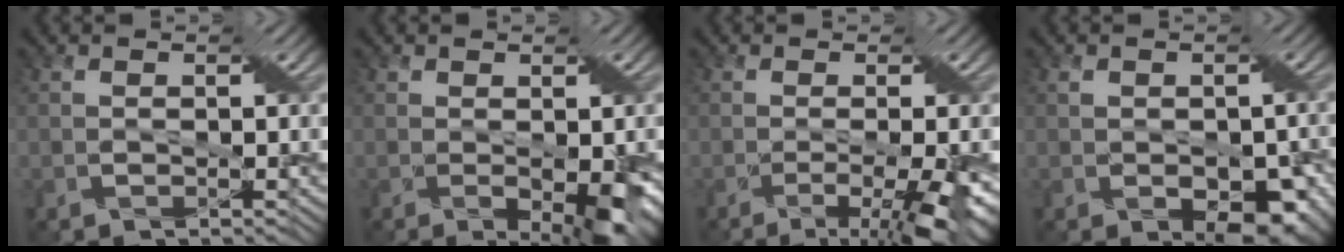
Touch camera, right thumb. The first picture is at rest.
{"total": 6.2, "force": [-1.8, 3.0, 5.1], "torque": [-0.088, -0.028, -0.017]}
{"total": 8.4, "force": [-4.1, 1.5, 7.2], "torque": [-0.103, -0.017, -0.054]}
{"total": 6.8, "force": [-1.9, 4.4, 4.9], "torque": [-0.078, -0.028, -0.015]}